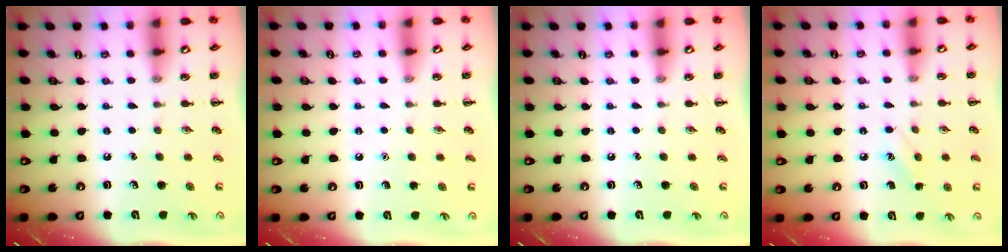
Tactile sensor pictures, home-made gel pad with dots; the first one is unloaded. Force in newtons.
{"total": 1.6, "press": 1.6, "slide": 0.1}
{"total": 0.0}
{"total": 8.0, "press": 7.8, "slide": 2.0}